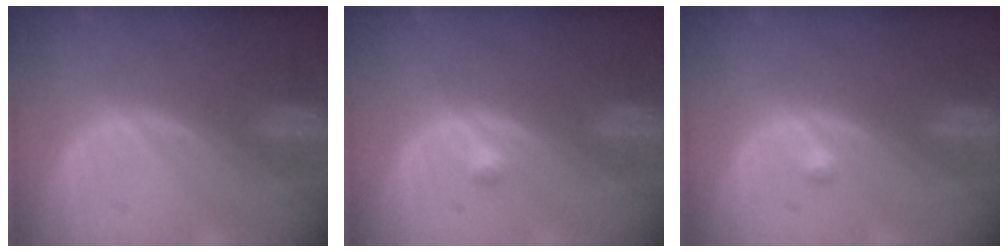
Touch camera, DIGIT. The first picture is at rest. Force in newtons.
{"total": 1.2, "press": 1.1, "slide": 0.6}
{"total": 0.8, "press": 0.8, "slide": 0.2}